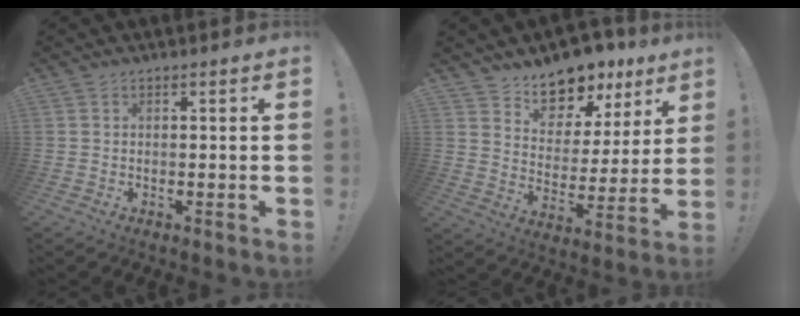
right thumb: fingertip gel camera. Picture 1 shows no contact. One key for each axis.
{"total": 11.8, "fx": 10.1, "fy": 5.5, "fz": 2.7, "tx": -0.040, "ty": -0.088, "tz": 0.182}